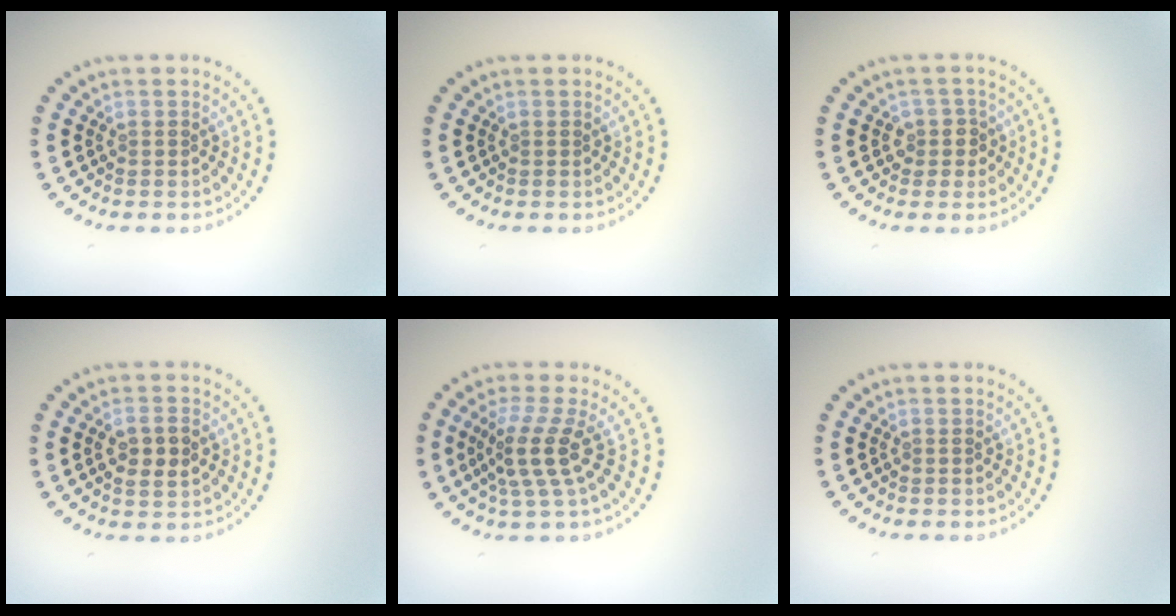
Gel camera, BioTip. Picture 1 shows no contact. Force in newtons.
{"total": 0.0}
{"total": 1.9, "press": 1.5, "slide": 1.2}
{"total": 3.0, "press": 3.0, "slide": 0.2}
{"total": 3.6, "press": 2.7, "slide": 2.5}
{"total": 0.0}